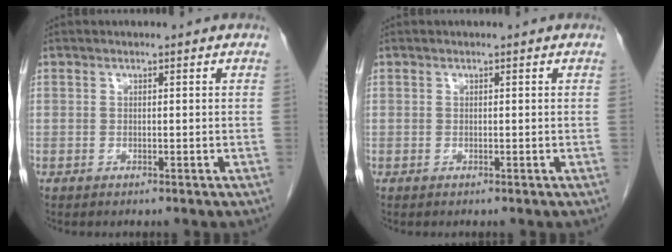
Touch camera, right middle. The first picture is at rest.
{"total": 0.0}